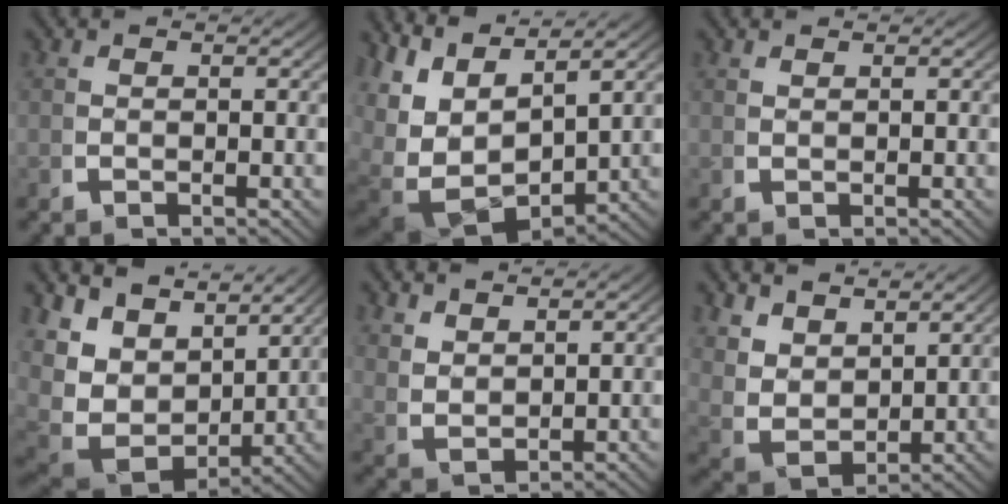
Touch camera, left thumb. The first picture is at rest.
{"total": 10.6, "force": [-2.2, 7.2, 7.4], "torque": [-0.186, -0.058, -0.010]}
{"total": 0.7, "force": [0.6, -0.3, -0.1], "torque": [0.004, 0.005, 0.014]}
{"total": 10.2, "force": [1.6, 6.7, 7.5], "torque": [-0.173, -0.027, 0.034]}
{"total": 2.5, "force": [1.9, 1.1, 1.2], "torque": [-0.023, -0.007, 0.050]}
{"total": 5.5, "force": [1.4, 3.9, 3.6], "torque": [-0.092, -0.021, 0.037]}